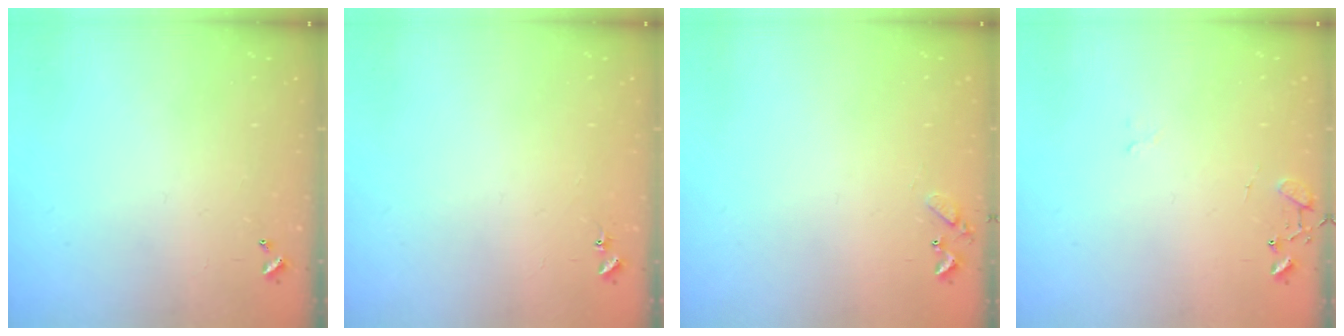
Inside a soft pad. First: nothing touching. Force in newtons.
{"total": 4.3, "press": 4.2, "slide": 0.6}
{"total": 5.5, "press": 5.5, "slide": 0.4}
{"total": 9.3, "press": 9.3, "slide": 0.7}